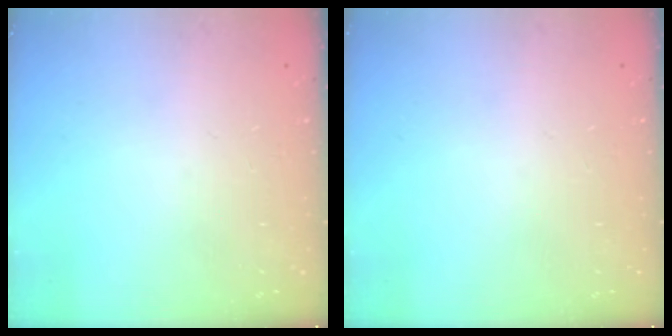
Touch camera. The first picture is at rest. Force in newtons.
{"total": 0.0}